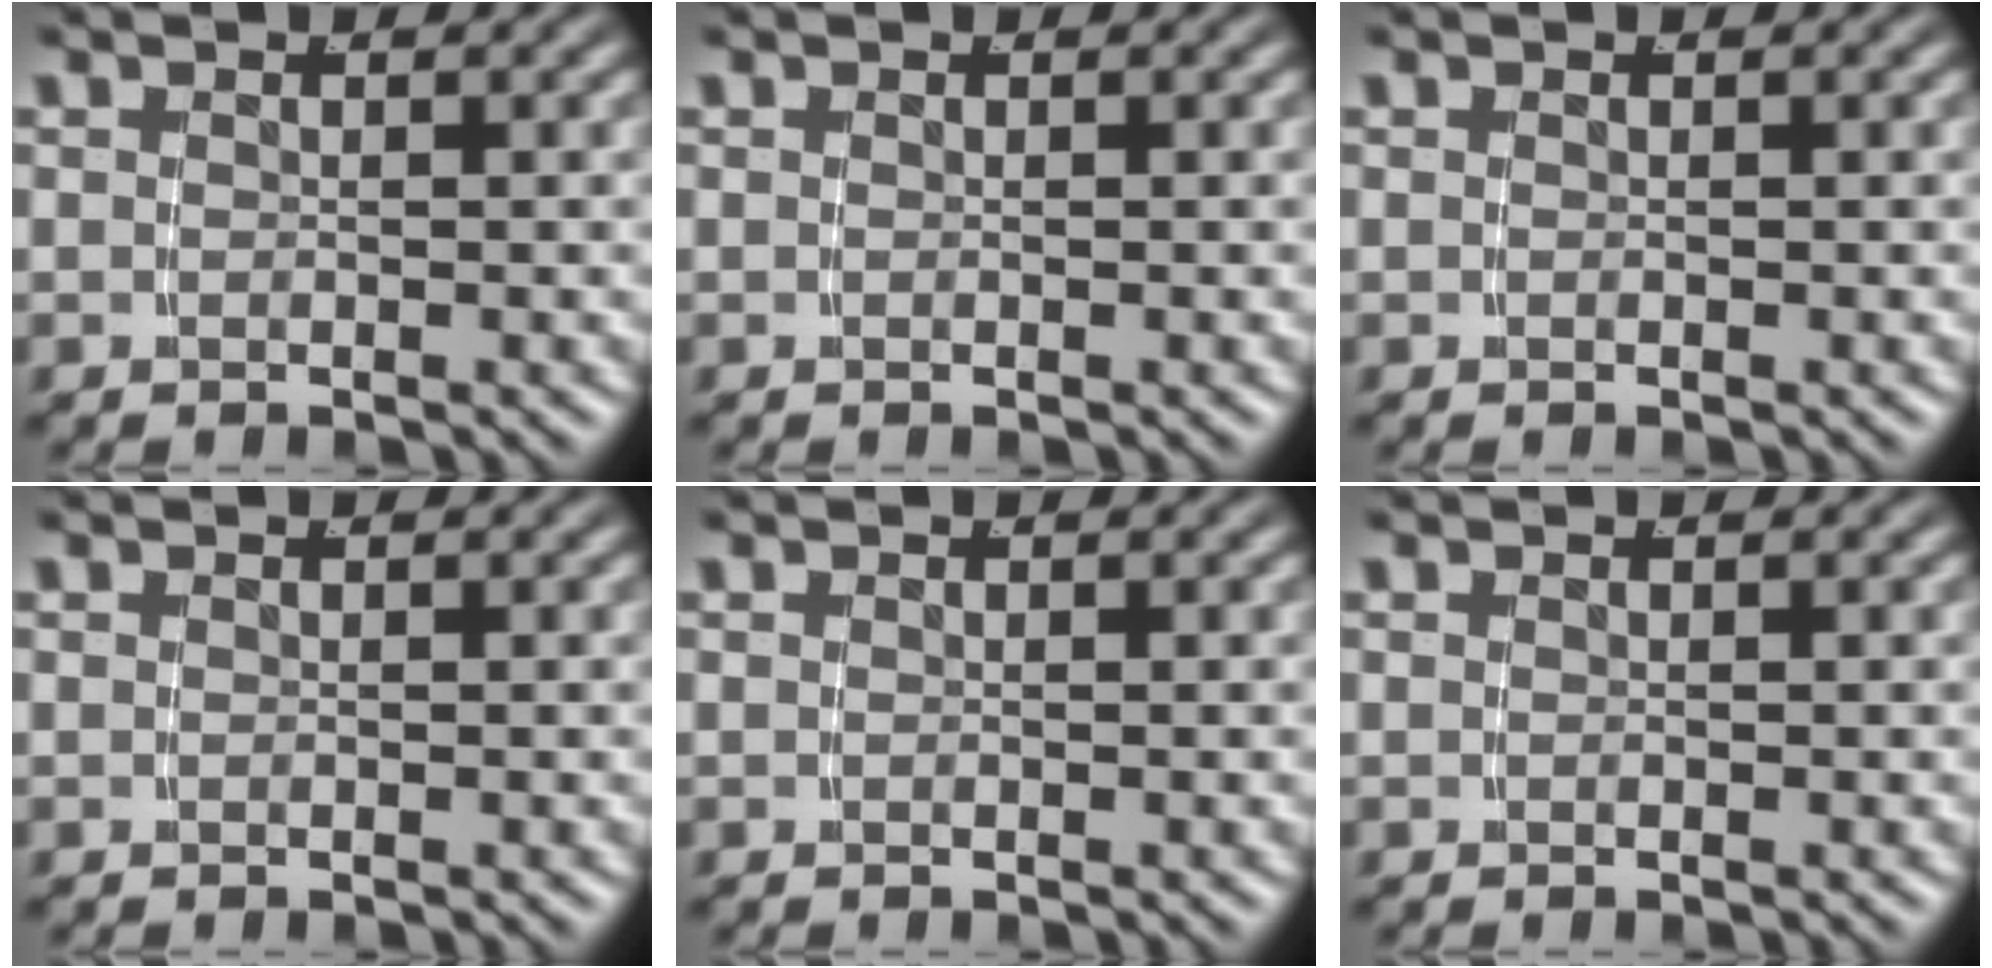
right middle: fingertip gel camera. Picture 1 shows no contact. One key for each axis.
{"total": 0.0}
{"total": 0.0}
{"total": 0.0}
{"total": 0.0}
{"total": 0.0}